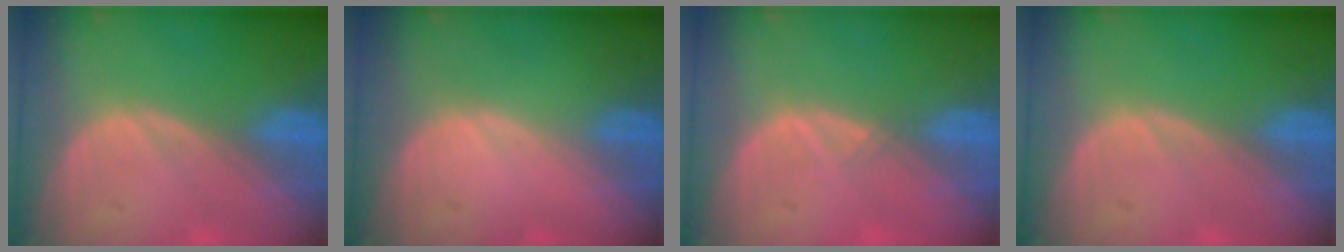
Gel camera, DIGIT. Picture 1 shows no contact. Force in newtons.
{"total": 0.0}
{"total": 0.7, "press": 0.5, "slide": 0.4}
{"total": 0.0}